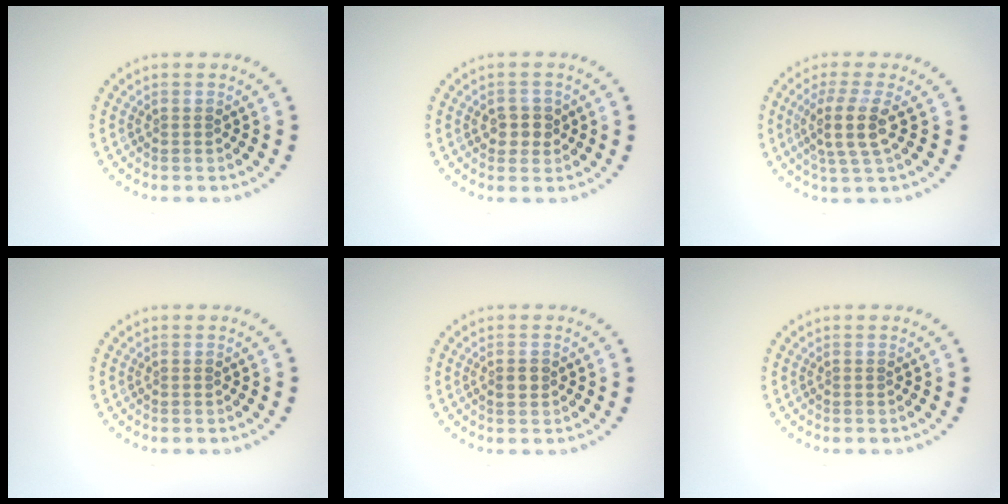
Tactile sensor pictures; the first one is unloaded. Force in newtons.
{"total": 2.1, "press": 2.0, "slide": 0.7}
{"total": 3.6, "press": 3.0, "slide": 2.0}
{"total": 0.0}
{"total": 1.0, "press": 1.0, "slide": 0.1}
{"total": 0.0}